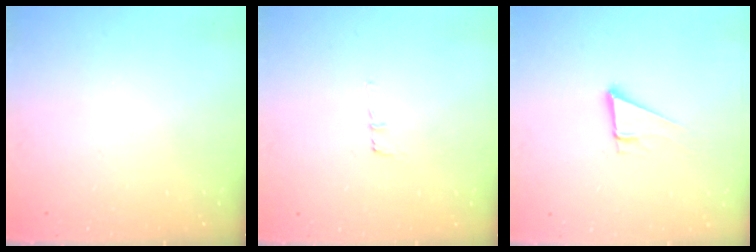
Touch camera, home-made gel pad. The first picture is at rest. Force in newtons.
{"total": 6.6, "press": 6.2, "slide": 2.3}
{"total": 6.8, "press": 6.3, "slide": 2.5}